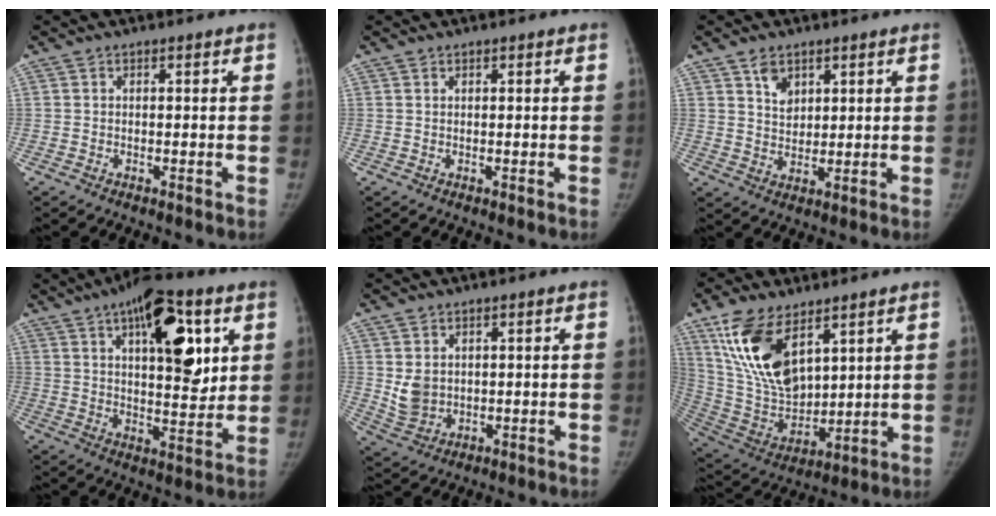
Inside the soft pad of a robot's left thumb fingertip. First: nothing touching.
{"total": 0.0}
{"total": 4.9, "force": [2.9, 3.3, 2.3], "torque": [-0.018, -0.023, 0.056]}
{"total": 18.7, "force": [7.4, 8.0, 15.2], "torque": [-0.185, -0.023, 0.111]}
{"total": 5.3, "force": [1.2, 4.3, 2.9], "torque": [-0.041, -0.015, 0.038]}
{"total": 17.8, "force": [9.3, 9.1, 12.1], "torque": [-0.206, -0.044, 0.196]}